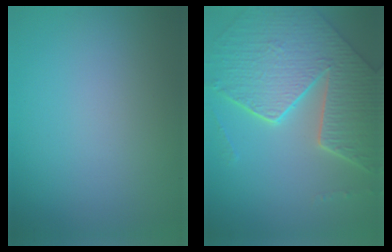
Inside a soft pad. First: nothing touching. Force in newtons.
{"total": 8.7, "press": 6.3, "slide": 6.1}